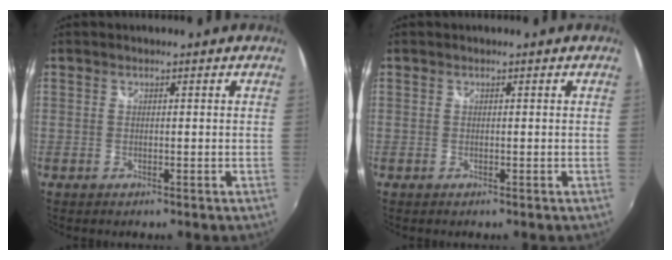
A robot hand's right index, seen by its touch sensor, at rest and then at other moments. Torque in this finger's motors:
{"motor_torque": [0.00, 0.00, 0.00, 0.00]}